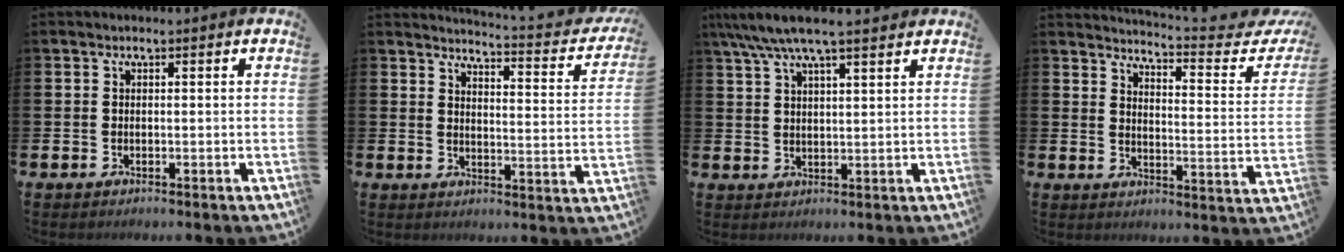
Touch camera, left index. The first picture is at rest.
{"total": 3.3, "force": [3.2, 0.0, 0.9], "torque": [-0.018, -0.041, 0.044]}
{"total": 5.9, "force": [5.0, 0.8, 3.0], "torque": [-0.067, -0.014, 0.090]}
{"total": 3.9, "force": [3.5, -0.1, 1.5], "torque": [-0.026, -0.044, 0.045]}